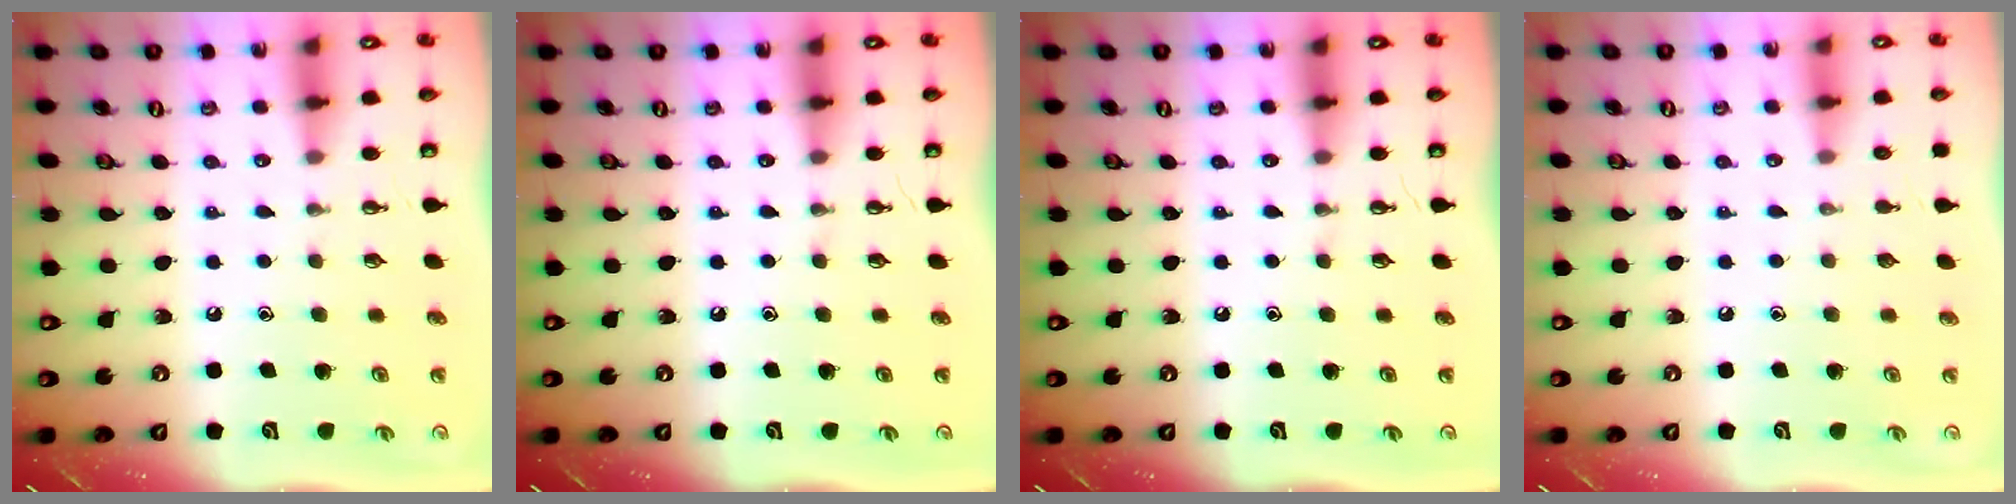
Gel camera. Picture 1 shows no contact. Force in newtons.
{"total": 0.0}
{"total": 0.0}
{"total": 0.0}